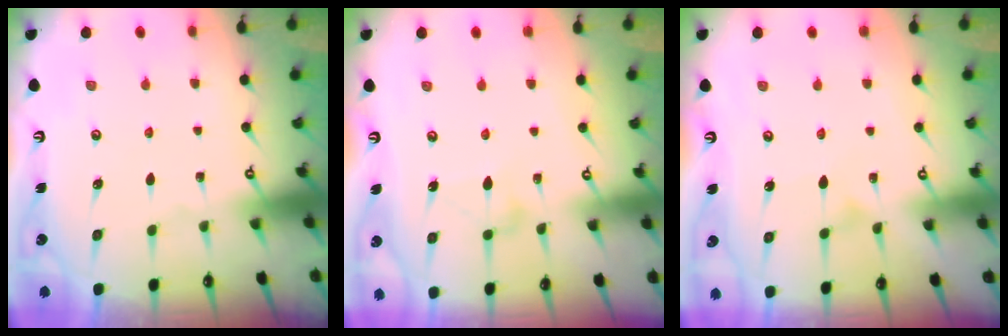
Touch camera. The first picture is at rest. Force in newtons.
{"total": 7.5, "press": 7.5, "slide": 0.4}
{"total": 3.4, "press": 3.4, "slide": 0.2}